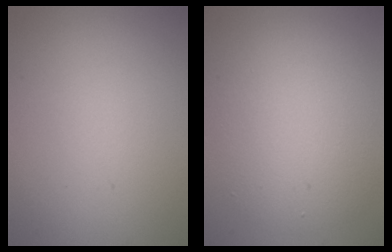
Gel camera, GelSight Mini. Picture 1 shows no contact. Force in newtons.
{"total": 5.6, "press": 5.6, "slide": 0.5}